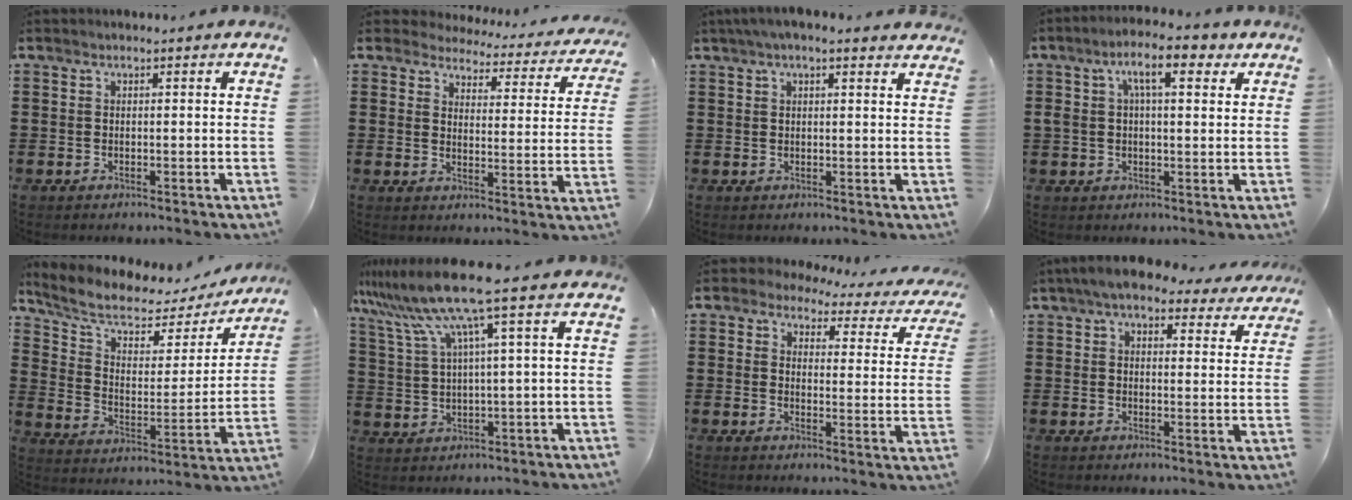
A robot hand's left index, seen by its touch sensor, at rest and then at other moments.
{"total": 3.5, "force": [3.4, 0.5, 0.4], "torque": [-0.024, -0.028, 0.054]}
{"total": 3.2, "force": [2.5, 0.4, 2.0], "torque": [-0.045, 0.006, 0.044]}
{"total": 8.4, "force": [3.9, 3.0, 6.9], "torque": [-0.119, 0.006, 0.059]}
{"total": 7.4, "force": [5.6, 3.1, 3.8], "torque": [-0.104, -0.031, 0.093]}
{"total": 10.2, "force": [5.9, 0.0, 8.4], "torque": [-0.209, -0.032, 0.089]}
{"total": 3.3, "force": [2.7, 1.5, 1.1], "torque": [-0.041, -0.012, 0.043]}
{"total": 6.3, "force": [5.3, 1.5, 3.1], "torque": [-0.070, -0.010, 0.096]}